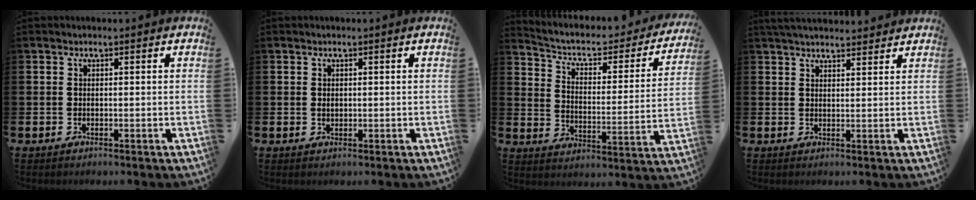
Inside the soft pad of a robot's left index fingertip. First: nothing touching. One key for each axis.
{"total": 0.8, "fx": 0.3, "fy": 0.6, "fz": 0.4, "tx": 0.005, "ty": -0.002, "tz": 0.001}
{"total": 5.7, "fx": 4.6, "fy": 2.4, "fz": 2.3, "tx": -0.068, "ty": -0.035, "tz": 0.068}
{"total": 3.3, "fx": 3.3, "fy": 0.4, "fz": 0.6, "tx": -0.015, "ty": -0.010, "tz": 0.060}